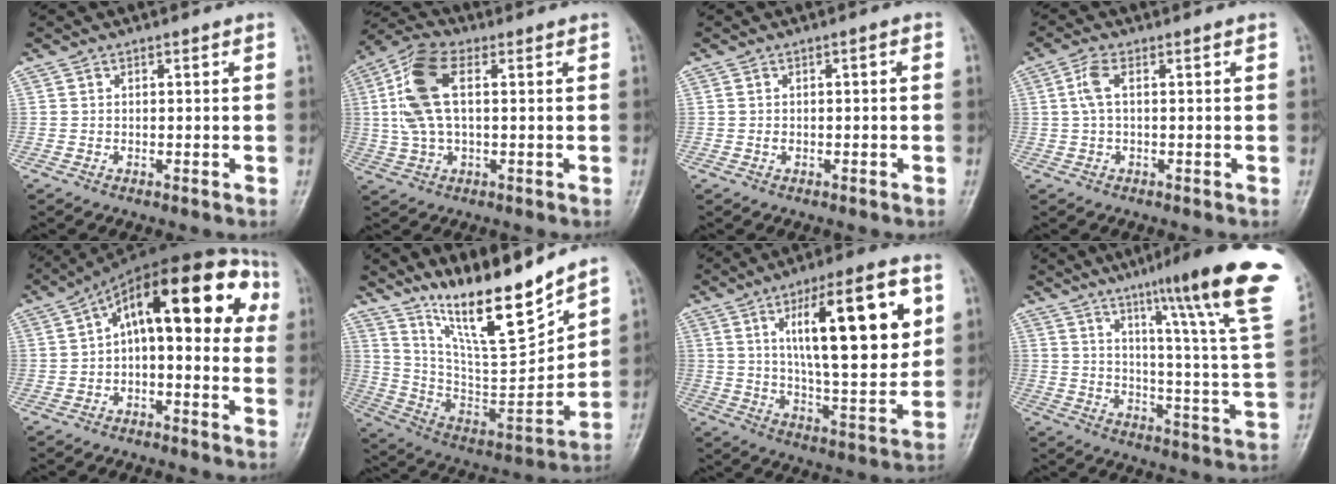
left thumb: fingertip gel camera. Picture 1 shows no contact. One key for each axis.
{"total": 11.2, "fx": 2.0, "fy": 5.5, "fz": 9.5, "tx": -0.205, "ty": 0.024, "tz": 0.036}
{"total": 1.3, "fx": -0.3, "fy": 0.7, "fz": 1.0, "tx": -0.017, "ty": 0.015, "tz": -0.006}
{"total": 3.2, "fx": 0.4, "fy": 1.1, "fz": 2.9, "tx": -0.080, "ty": 0.013, "tz": 0.009}
{"total": 18.2, "fx": 3.1, "fy": 8.4, "fz": 15.8, "tx": -0.188, "ty": 0.057, "tz": 0.030}
{"total": 18.6, "fx": 14.8, "fy": 2.5, "fz": 11.0, "tx": -0.152, "ty": -0.095, "tz": 0.273}
{"total": 22.1, "fx": 7.1, "fy": 6.5, "fz": 19.9, "tx": -0.280, "ty": -0.023, "tz": 0.111}
{"total": 24.6, "fx": 14.7, "fy": 1.5, "fz": 19.6, "tx": -0.259, "ty": -0.064, "tz": 0.201}